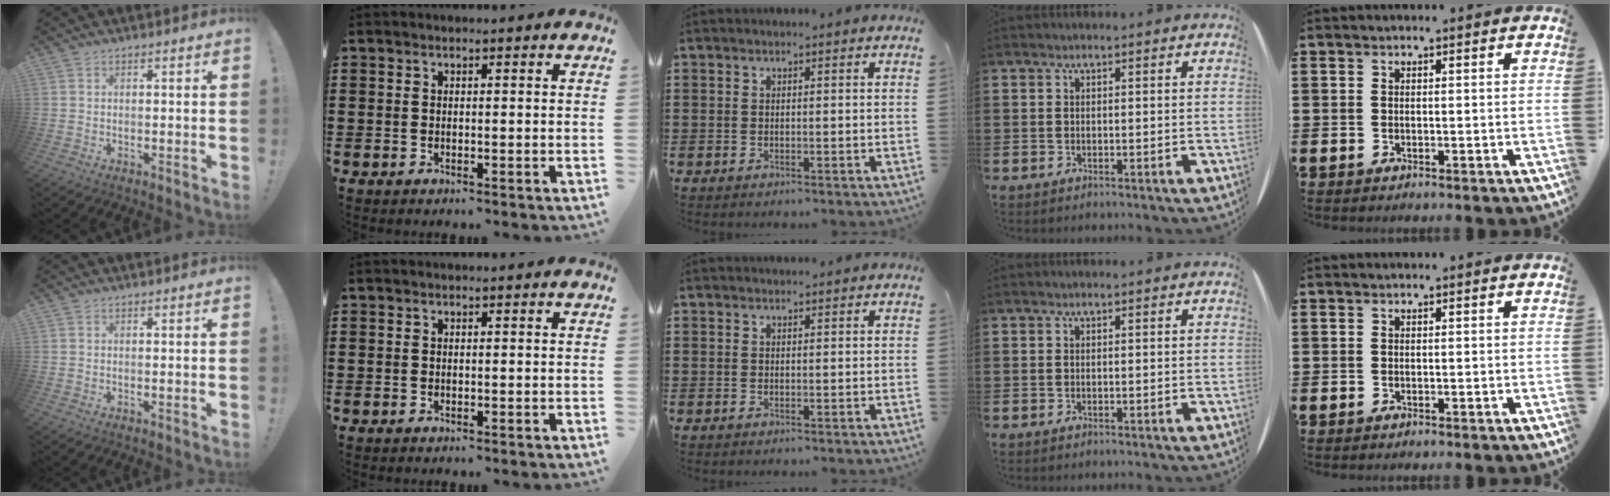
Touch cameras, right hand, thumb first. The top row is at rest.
{}